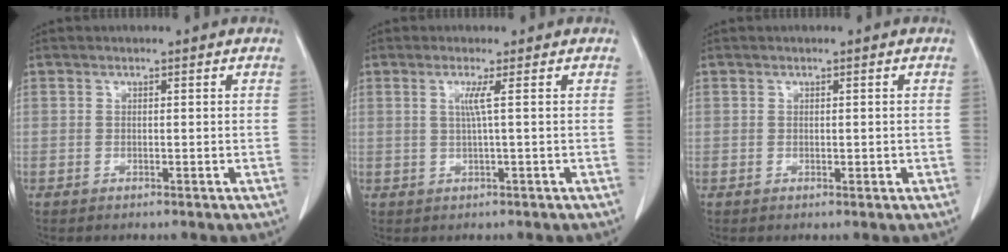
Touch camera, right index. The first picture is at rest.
{"total": 2.1, "force": [0.5, -0.7, 1.9], "torque": [-0.045, 0.000, 0.012]}
{"total": 0.7, "force": [0.1, 0.5, 0.5], "torque": [-0.005, 0.000, 0.005]}